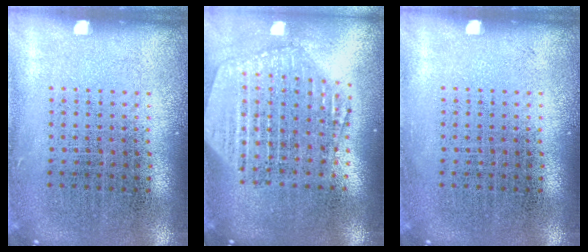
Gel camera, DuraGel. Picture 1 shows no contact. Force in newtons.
{"total": 2.5, "press": 2.1, "slide": 1.3}
{"total": 0.0}